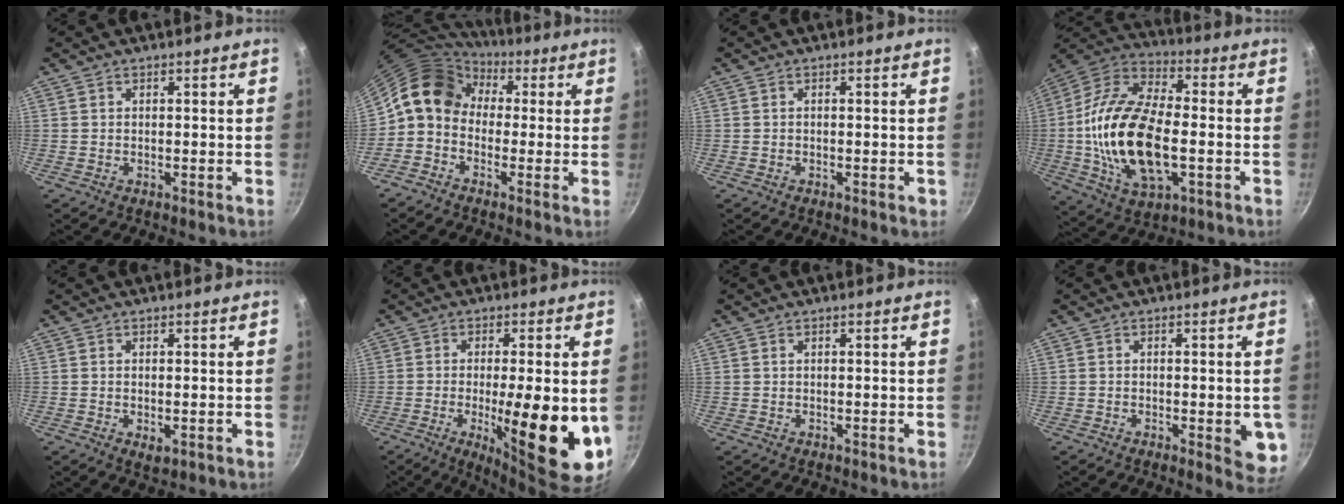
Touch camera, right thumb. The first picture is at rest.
{"total": 10.9, "force": [1.2, 8.8, 6.4], "torque": [-0.091, 0.034, -0.007]}
{"total": 0.7, "force": [-0.3, 0.4, 0.5], "torque": [-0.006, 0.004, -0.005]}
{"total": 22.9, "force": [-2.6, 11.9, 19.5], "torque": [-0.370, 0.027, -0.054]}
{"total": 2.2, "force": [-0.3, 1.1, 1.9], "torque": [-0.029, -0.008, -0.003]}
{"total": 16.4, "force": [-2.8, 4.0, 15.6], "torque": [-0.224, -0.003, -0.035]}
{"total": 0.0}
{"total": 6.3, "force": [-1.2, 2.4, 5.7], "torque": [-0.054, -0.006, -0.014]}